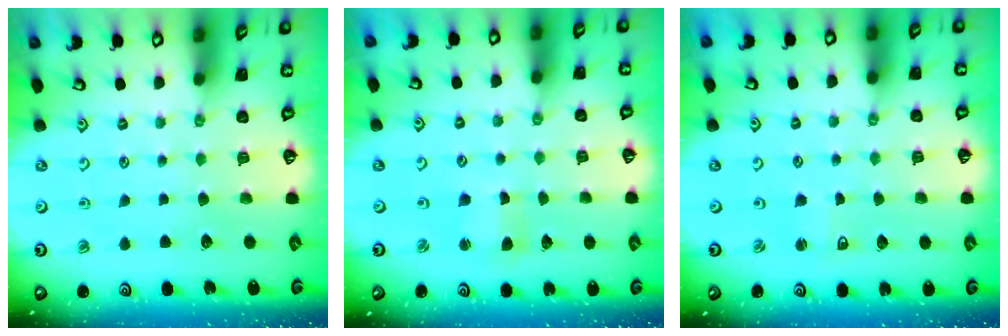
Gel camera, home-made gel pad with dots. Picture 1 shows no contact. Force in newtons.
{"total": 2.5, "press": 2.5, "slide": 0.3}
{"total": 2.2, "press": 2.2, "slide": 0.3}